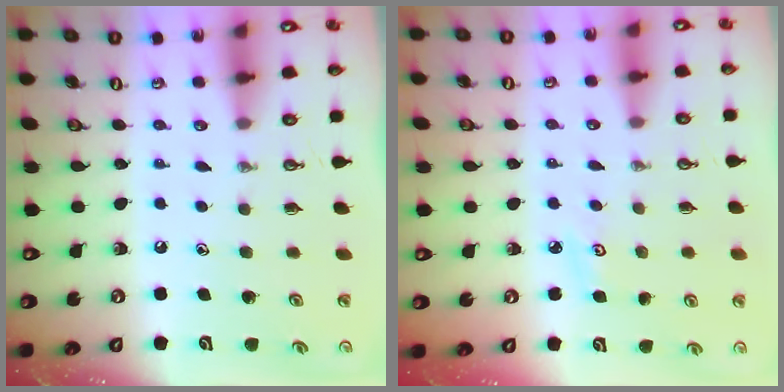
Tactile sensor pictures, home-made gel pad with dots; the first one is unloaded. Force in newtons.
{"total": 3.2, "press": 3.1, "slide": 0.4}